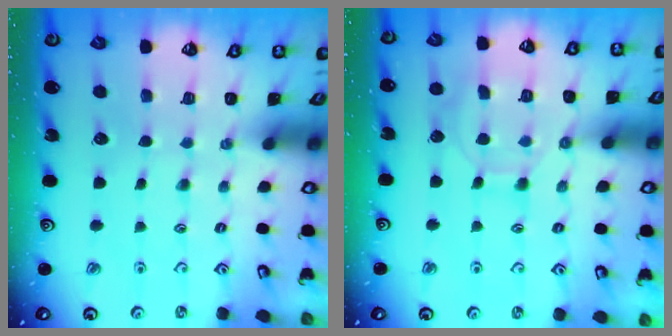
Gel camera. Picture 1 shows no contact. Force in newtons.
{"total": 10.1, "press": 10.0, "slide": 0.9}